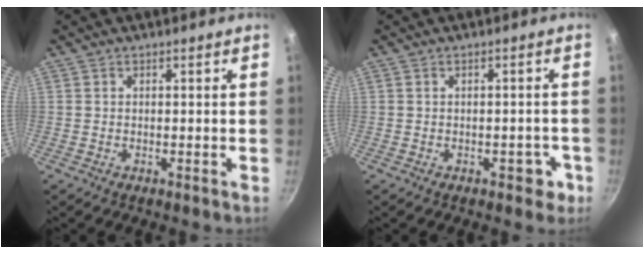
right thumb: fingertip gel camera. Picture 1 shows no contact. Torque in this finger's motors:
{"motor_torque": [0.43, 0.55, -0.37, -0.03, 0.10]}